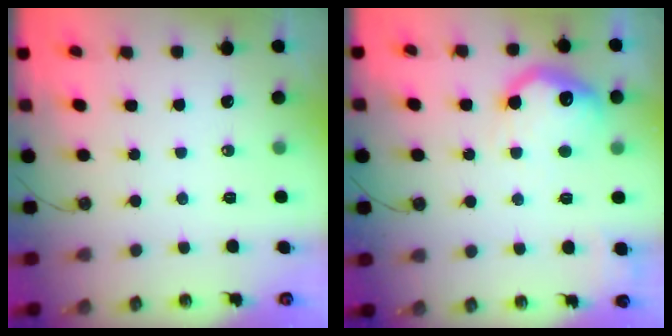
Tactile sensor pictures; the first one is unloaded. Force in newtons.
{"total": 14.6, "press": 14.6, "slide": 0.8}